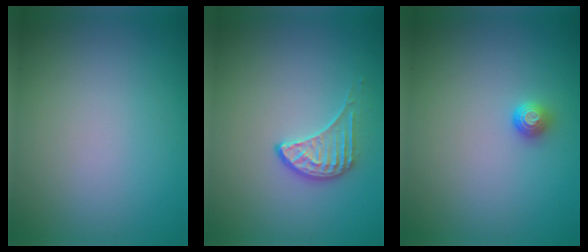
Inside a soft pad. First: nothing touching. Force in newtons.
{"total": 2.0, "press": 1.5, "slide": 1.3}
{"total": 1.3, "press": 1.1, "slide": 0.7}